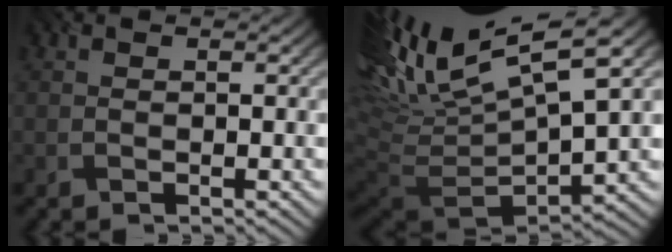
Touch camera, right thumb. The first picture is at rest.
{"total": 15.2, "force": [6.2, 5.4, 12.8], "torque": [-0.260, 0.018, 0.141]}